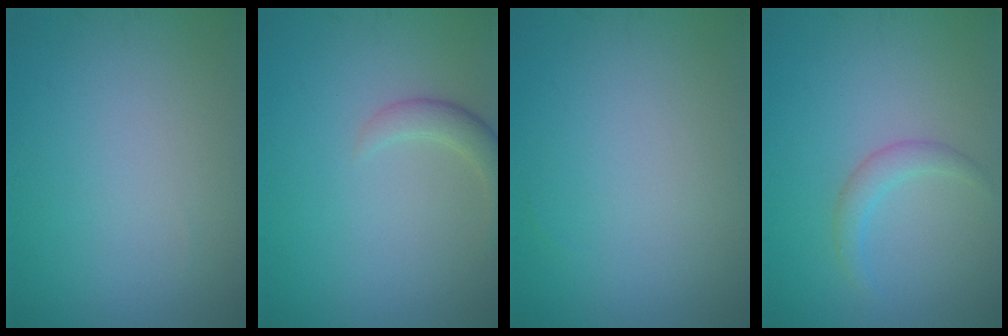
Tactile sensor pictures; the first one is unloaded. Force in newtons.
{"total": 2.2, "press": 2.2, "slide": 0.2}
{"total": 0.0}
{"total": 1.7, "press": 1.7, "slide": 0.1}